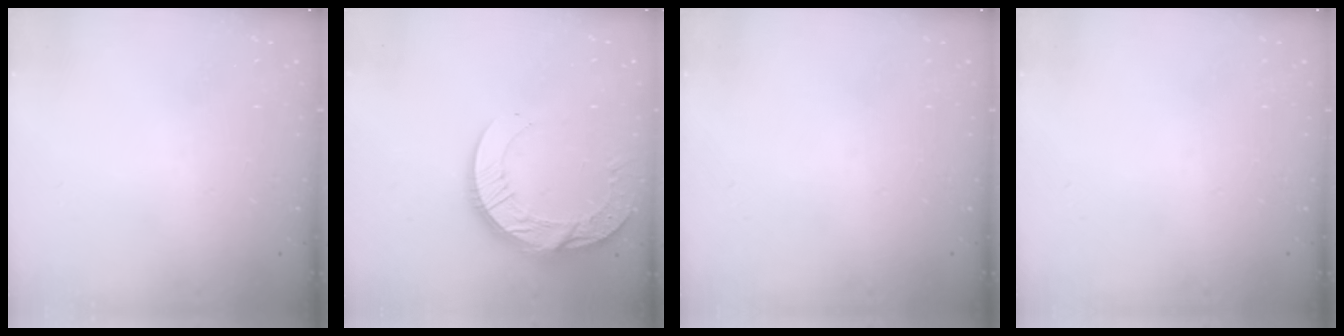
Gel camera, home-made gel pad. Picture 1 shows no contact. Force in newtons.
{"total": 14.6, "press": 14.6, "slide": 1.2}
{"total": 0.0}
{"total": 0.0}